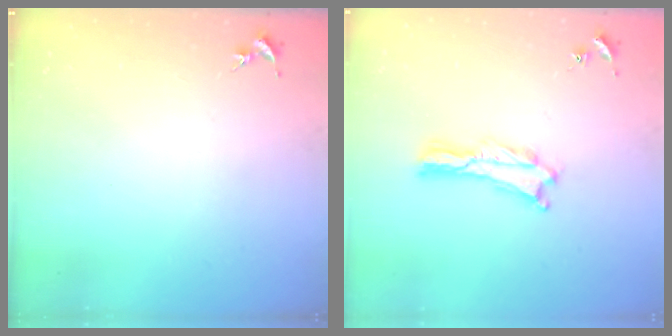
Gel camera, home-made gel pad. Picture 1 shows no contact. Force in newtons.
{"total": 0.6, "press": 0.5, "slide": 0.2}